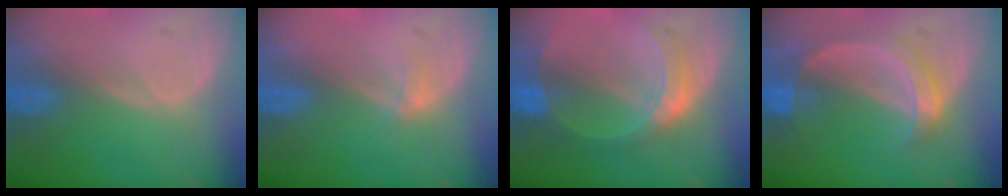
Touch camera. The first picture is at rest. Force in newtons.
{"total": 1.3, "press": 0.9, "slide": 0.9}
{"total": 6.3, "press": 6.3, "slide": 0.1}
{"total": 5.3, "press": 5.2, "slide": 1.2}